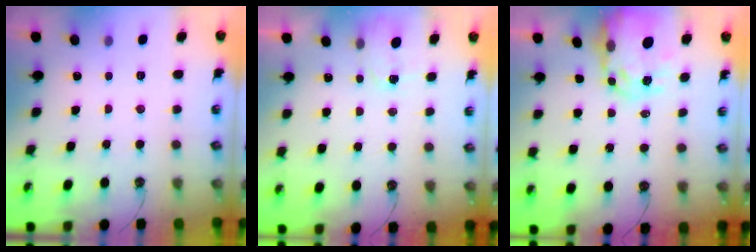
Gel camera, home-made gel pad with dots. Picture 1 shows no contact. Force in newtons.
{"total": 2.4, "press": 2.4, "slide": 0.3}
{"total": 8.4, "press": 8.3, "slide": 0.8}